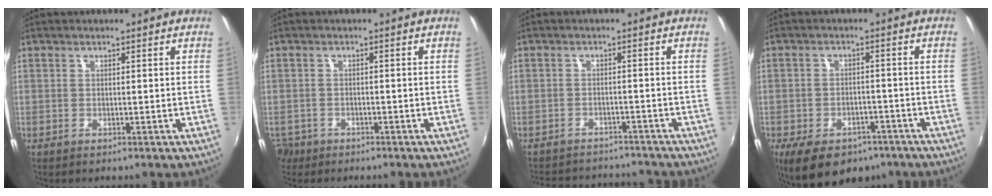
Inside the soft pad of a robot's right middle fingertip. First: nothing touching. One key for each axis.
{"total": 2.5, "fx": -2.0, "fy": 1.5, "fz": 0.1, "tx": -0.010, "ty": 0.001, "tz": -0.039}
{"total": 11.2, "fx": -10.1, "fy": 3.5, "fz": 3.1, "tx": -0.078, "ty": 0.014, "tz": -0.139}
{"total": 13.3, "fx": -8.7, "fy": 7.5, "fz": 6.7, "tx": -0.151, "ty": -0.013, "tz": -0.120}